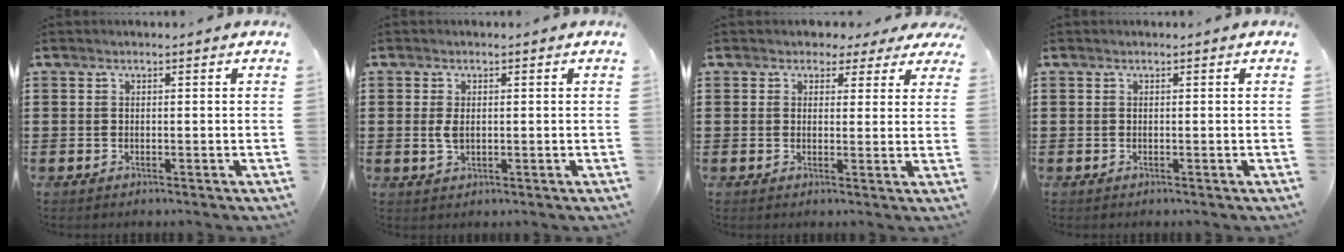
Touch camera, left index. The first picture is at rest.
{"total": 2.1, "force": [0.2, 1.1, 1.8], "torque": [-0.045, 0.001, -0.001]}
{"total": 2.5, "force": [1.8, 1.7, 0.5], "torque": [-0.012, 0.004, 0.030]}
{"total": 0.0}